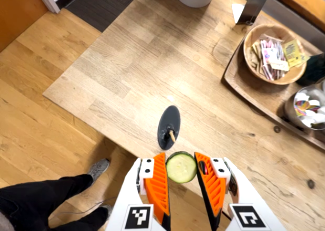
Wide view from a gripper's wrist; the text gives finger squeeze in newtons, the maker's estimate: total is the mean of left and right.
{"total": 7.9, "left": 8.3, "right": 7.5}